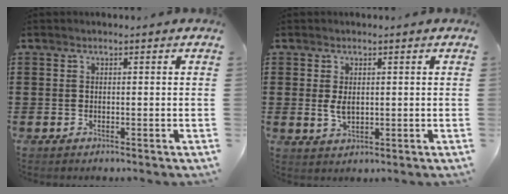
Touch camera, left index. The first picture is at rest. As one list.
[{"total": 2.9, "force": [0.5, 1.6, 2.4], "torque": [-0.057, 0.002, 0.006]}]